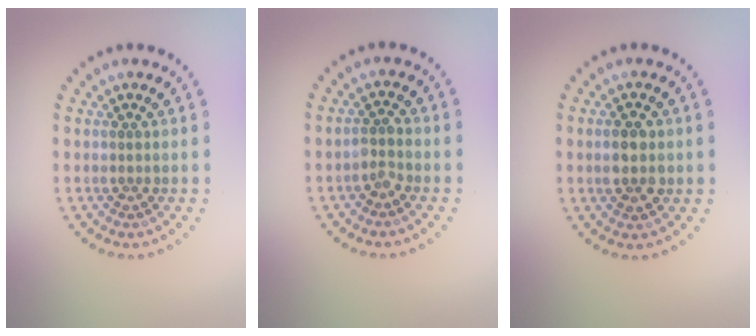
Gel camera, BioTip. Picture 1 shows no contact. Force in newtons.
{"total": 1.3, "press": 1.0, "slide": 0.8}
{"total": 3.3, "press": 3.3, "slide": 0.1}